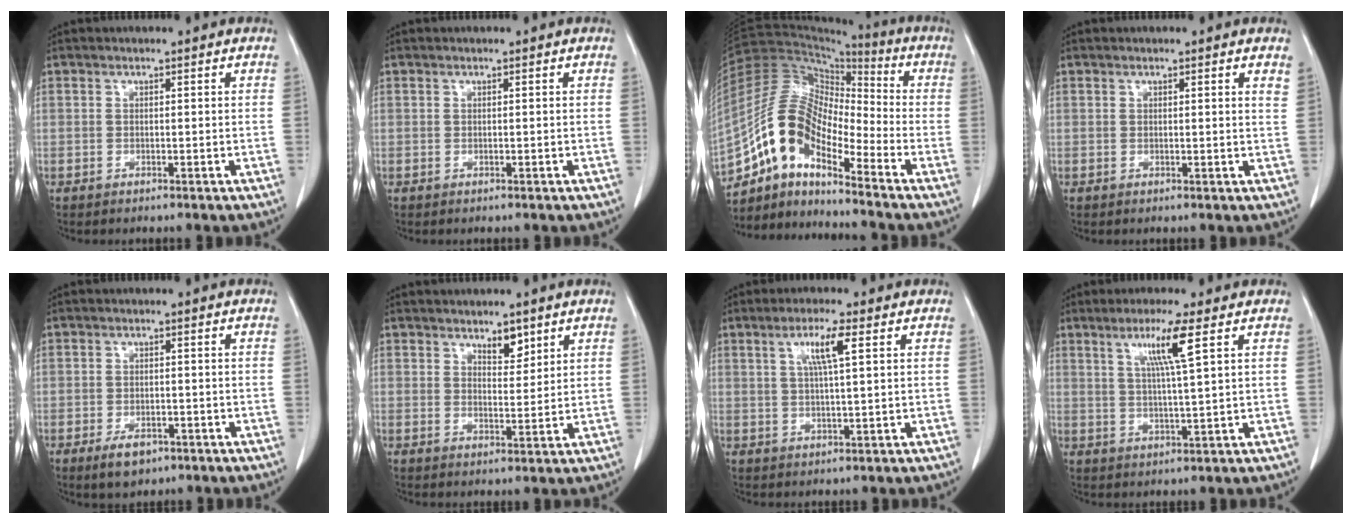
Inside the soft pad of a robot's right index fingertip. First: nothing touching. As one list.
[{"total": 0.0}, {"total": 14.8, "force": [-9.7, 5.5, 9.8], "torque": [-0.196, 0.042, -0.180]}, {"total": 1.9, "force": [1.0, 0.4, 1.6], "torque": [-0.029, 0.002, 0.009]}, {"total": 4.9, "force": [-2.9, 2.8, 2.9], "torque": [-0.050, -0.001, -0.038]}, {"total": 3.8, "force": [2.5, 1.8, 2.3], "torque": [-0.036, -0.003, 0.046]}, {"total": 5.7, "force": [2.0, 0.6, 5.3], "torque": [-0.100, 0.005, 0.039]}, {"total": 7.2, "force": [3.2, -0.5, 6.5], "torque": [-0.121, -0.003, 0.060]}]